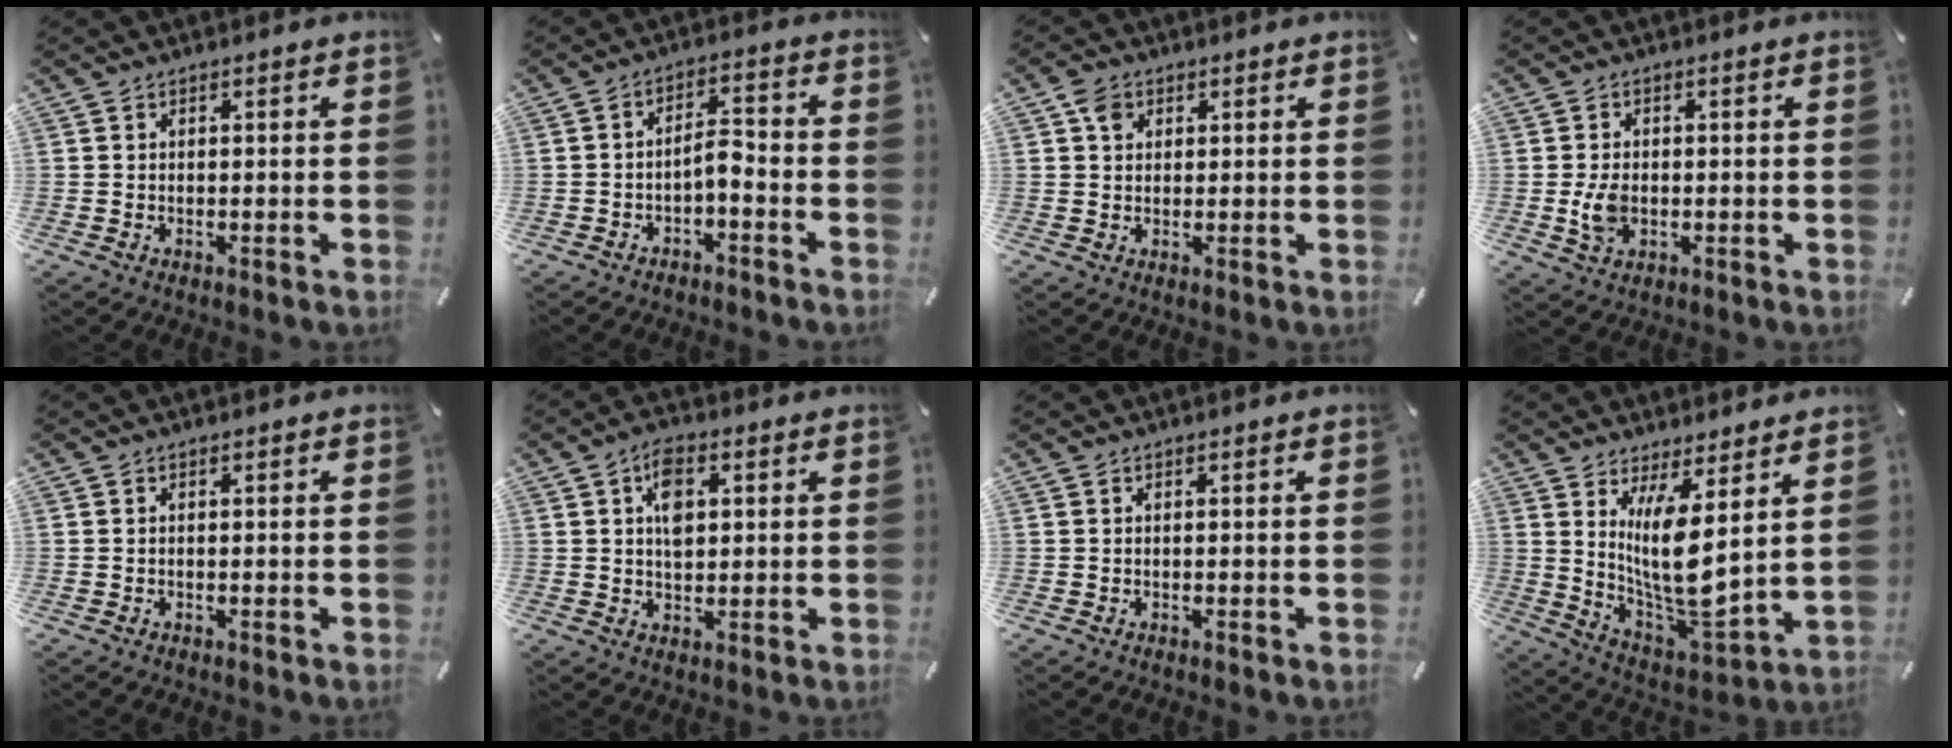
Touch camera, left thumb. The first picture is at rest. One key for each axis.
{"total": 5.6, "fx": -2.5, "fy": 2.5, "fz": 4.3, "tx": -0.080, "ty": 0.019, "tz": -0.049}
{"total": 4.1, "fx": 1.4, "fy": 3.4, "fz": 1.8, "tx": -0.031, "ty": 0.004, "tz": 0.025}
{"total": 5.2, "fx": -0.6, "fy": 3.7, "fz": 3.6, "tx": -0.075, "ty": -0.003, "tz": -0.013}
{"total": 0.0}
{"total": 6.7, "fx": 1.7, "fy": 4.2, "fz": 5.0, "tx": -0.071, "ty": -0.003, "tz": 0.026}
{"total": 0.0}
{"total": 13.8, "fx": 5.5, "fy": 4.6, "fz": 11.8, "tx": -0.238, "ty": -0.061, "tz": 0.098}